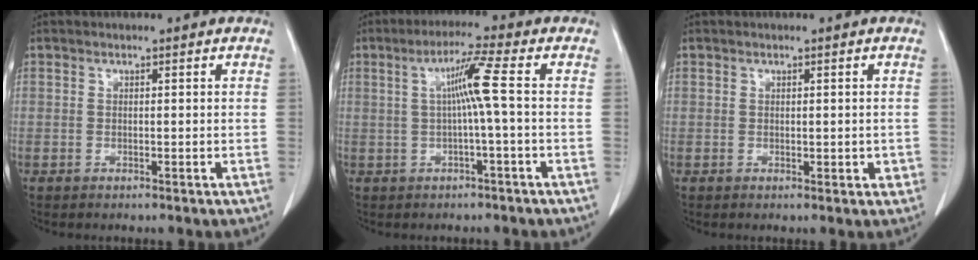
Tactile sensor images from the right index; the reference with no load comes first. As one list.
[{"total": 5.5, "force": [0.5, 0.3, 5.5], "torque": [-0.099, 0.013, 0.007]}, {"total": 1.7, "force": [-0.3, 1.0, 1.4], "torque": [-0.011, -0.001, 0.000]}]